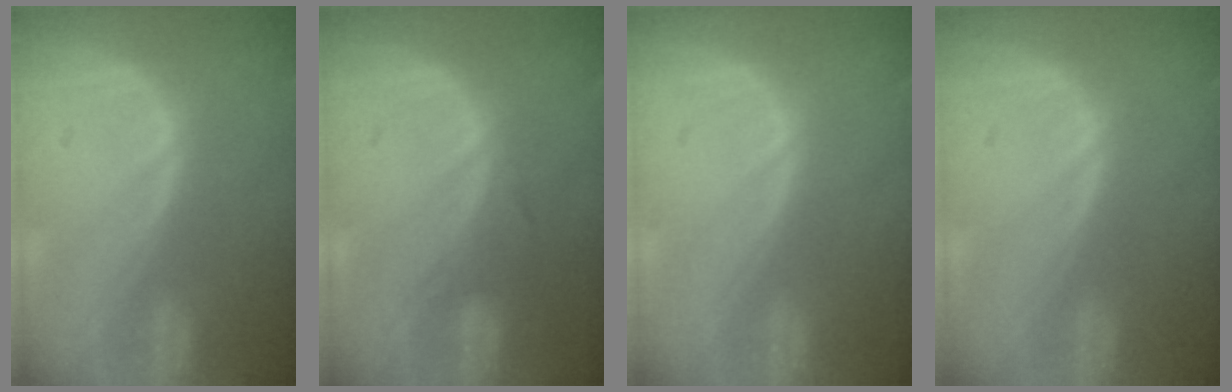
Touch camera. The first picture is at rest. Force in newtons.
{"total": 2.5, "press": 2.5, "slide": 0.2}
{"total": 0.0}
{"total": 0.0}